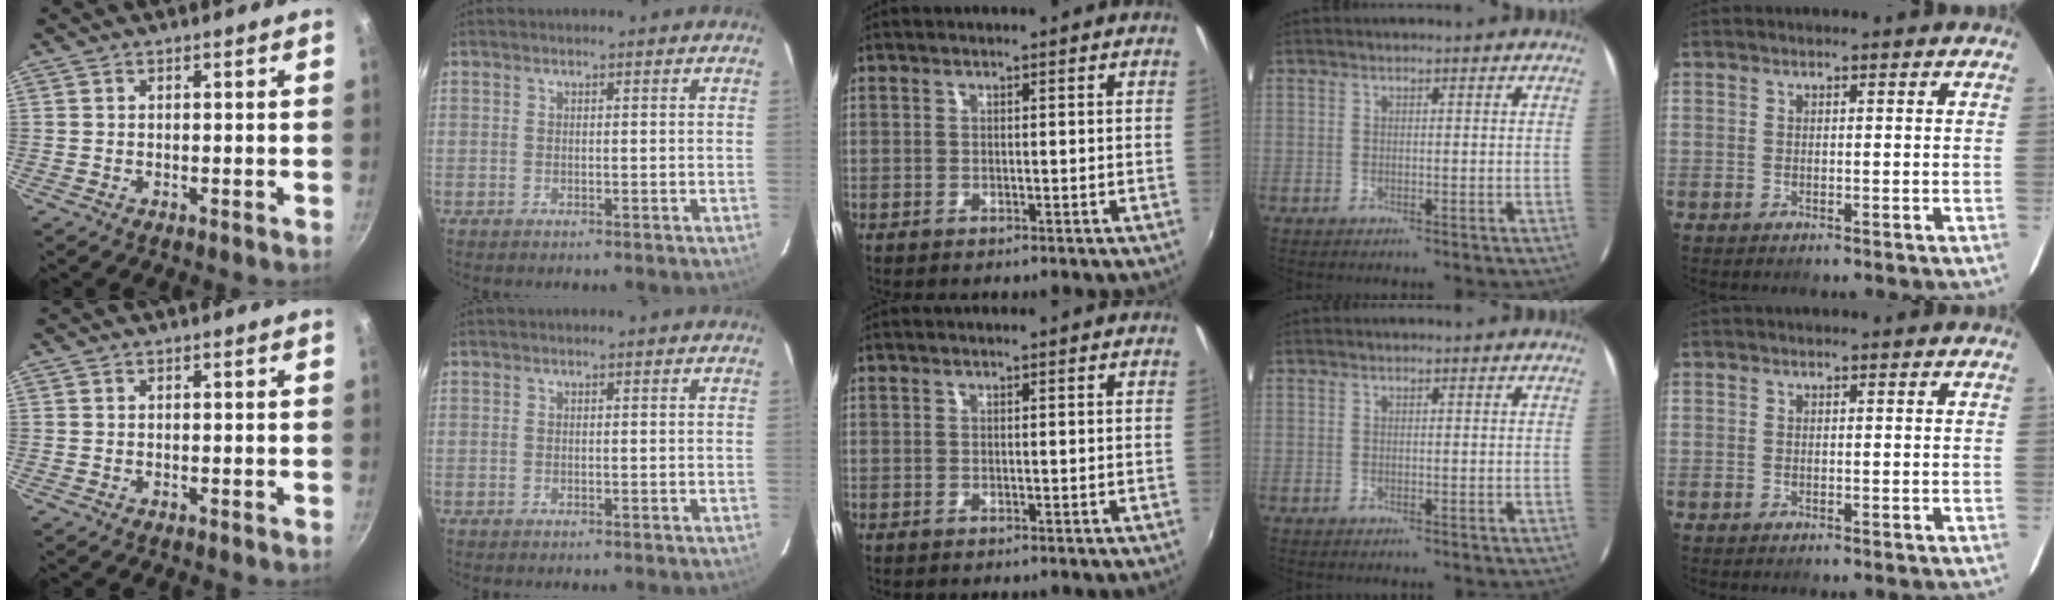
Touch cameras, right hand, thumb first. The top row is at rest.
{}